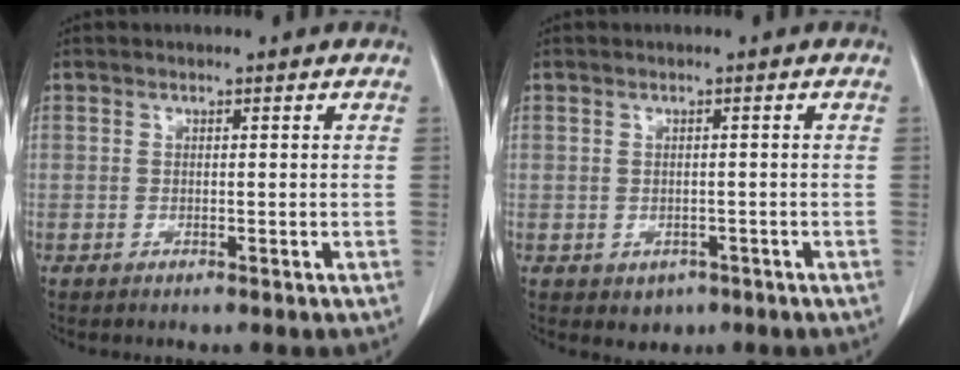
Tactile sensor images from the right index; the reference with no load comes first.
{"total": 2.3, "force": [-1.0, 1.8, 0.8], "torque": [-0.007, 0.003, -0.004]}